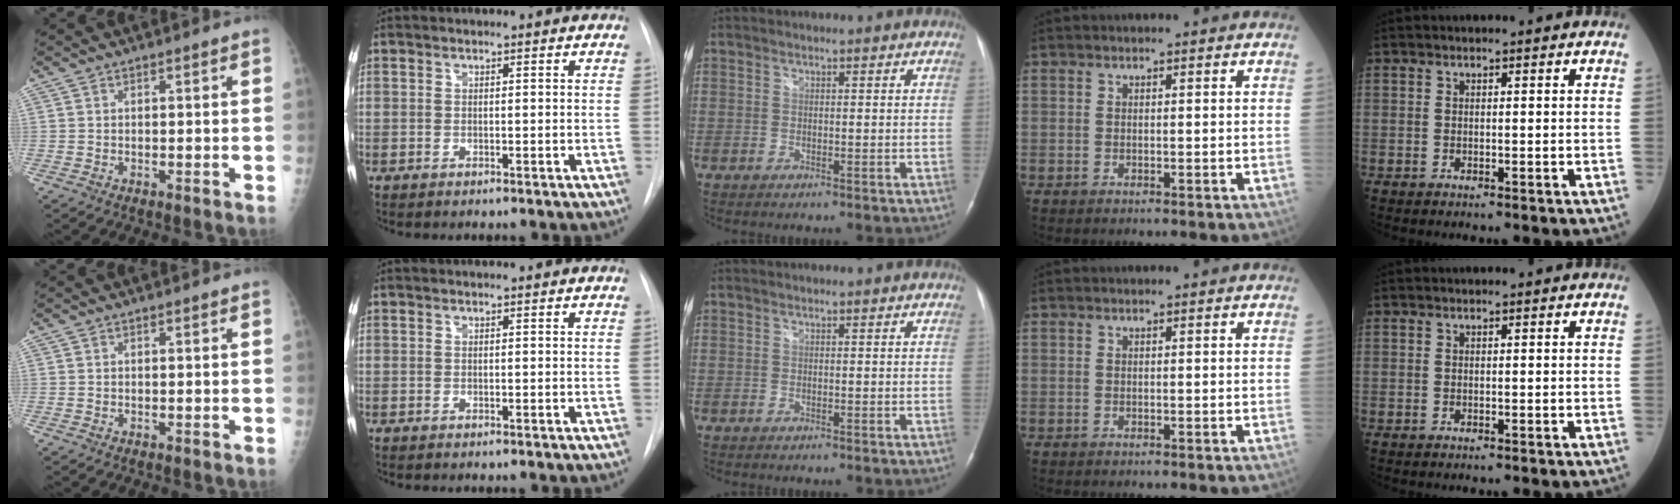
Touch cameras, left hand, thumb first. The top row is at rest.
{}